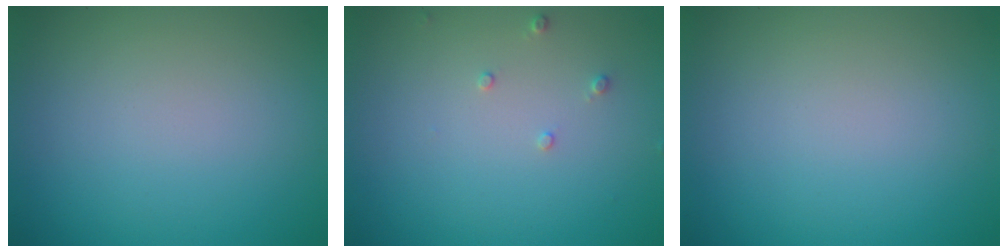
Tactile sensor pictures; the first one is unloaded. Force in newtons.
{"total": 0.8, "press": 0.8, "slide": 0.2}
{"total": 0.0}